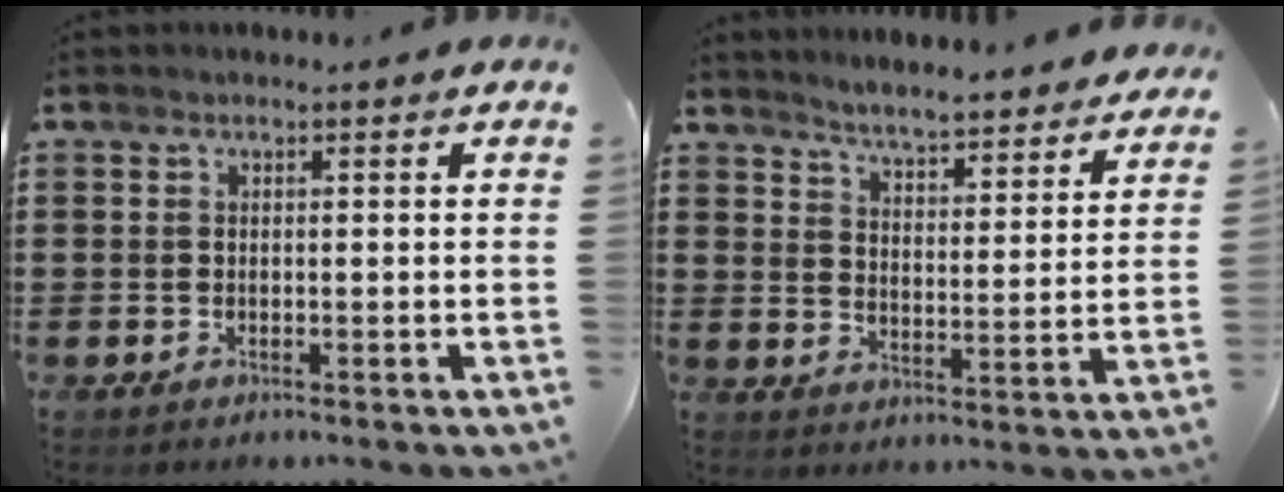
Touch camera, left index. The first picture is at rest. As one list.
[{"total": 4.4, "force": [4.3, -0.6, 0.2], "torque": [-0.027, -0.038, 0.071]}]